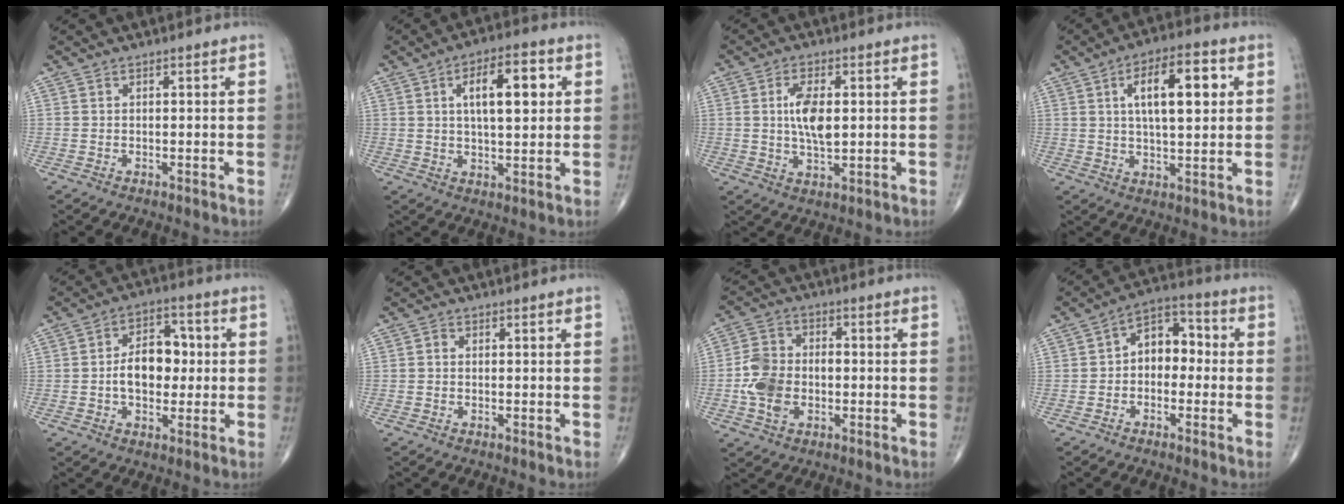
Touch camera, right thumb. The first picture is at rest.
{"total": 11.1, "force": [3.0, 4.5, 9.7], "torque": [-0.135, 0.001, 0.045]}
{"total": 7.6, "force": [1.0, 3.4, 6.7], "torque": [-0.124, -0.006, 0.017]}
{"total": 13.2, "force": [3.5, 5.3, 11.6], "torque": [-0.171, 0.003, 0.056]}
{"total": 10.0, "force": [-0.2, 6.6, 7.5], "torque": [-0.090, 0.021, -0.010]}
{"total": 0.7, "force": [-0.1, 0.6, 0.4], "torque": [-0.004, 0.001, -0.007]}
{"total": 9.2, "force": [-1.8, 6.5, 6.2], "torque": [-0.113, 0.020, -0.039]}
{"total": 8.5, "force": [-0.4, 5.9, 6.2], "torque": [-0.062, 0.036, -0.025]}